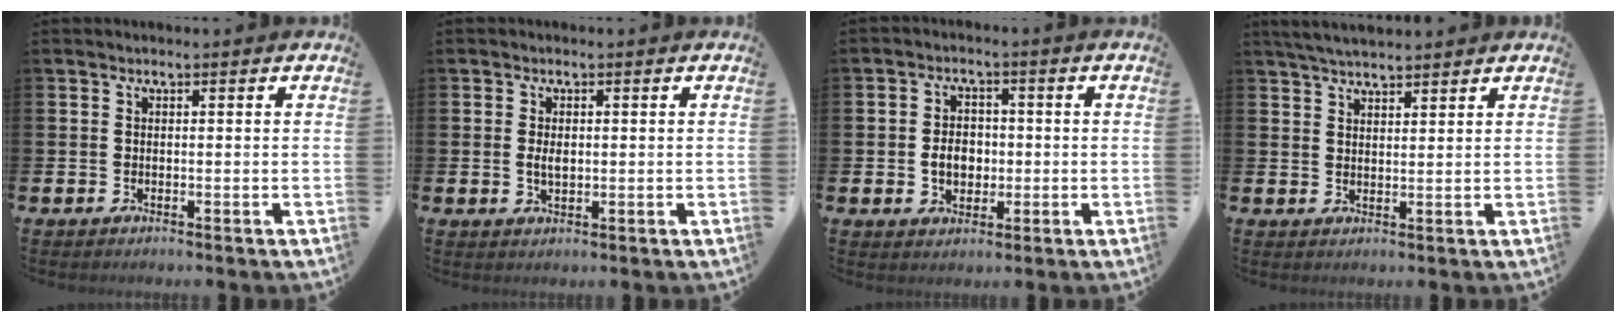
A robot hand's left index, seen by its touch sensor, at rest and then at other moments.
{"total": 2.0, "force": [0.1, 1.1, 1.7], "torque": [-0.018, -0.001, -0.002]}
{"total": 4.0, "force": [-0.4, 3.1, 2.5], "torque": [-0.029, -0.001, -0.017]}
{"total": 4.0, "force": [3.8, 0.6, 1.1], "torque": [-0.029, -0.009, 0.071]}